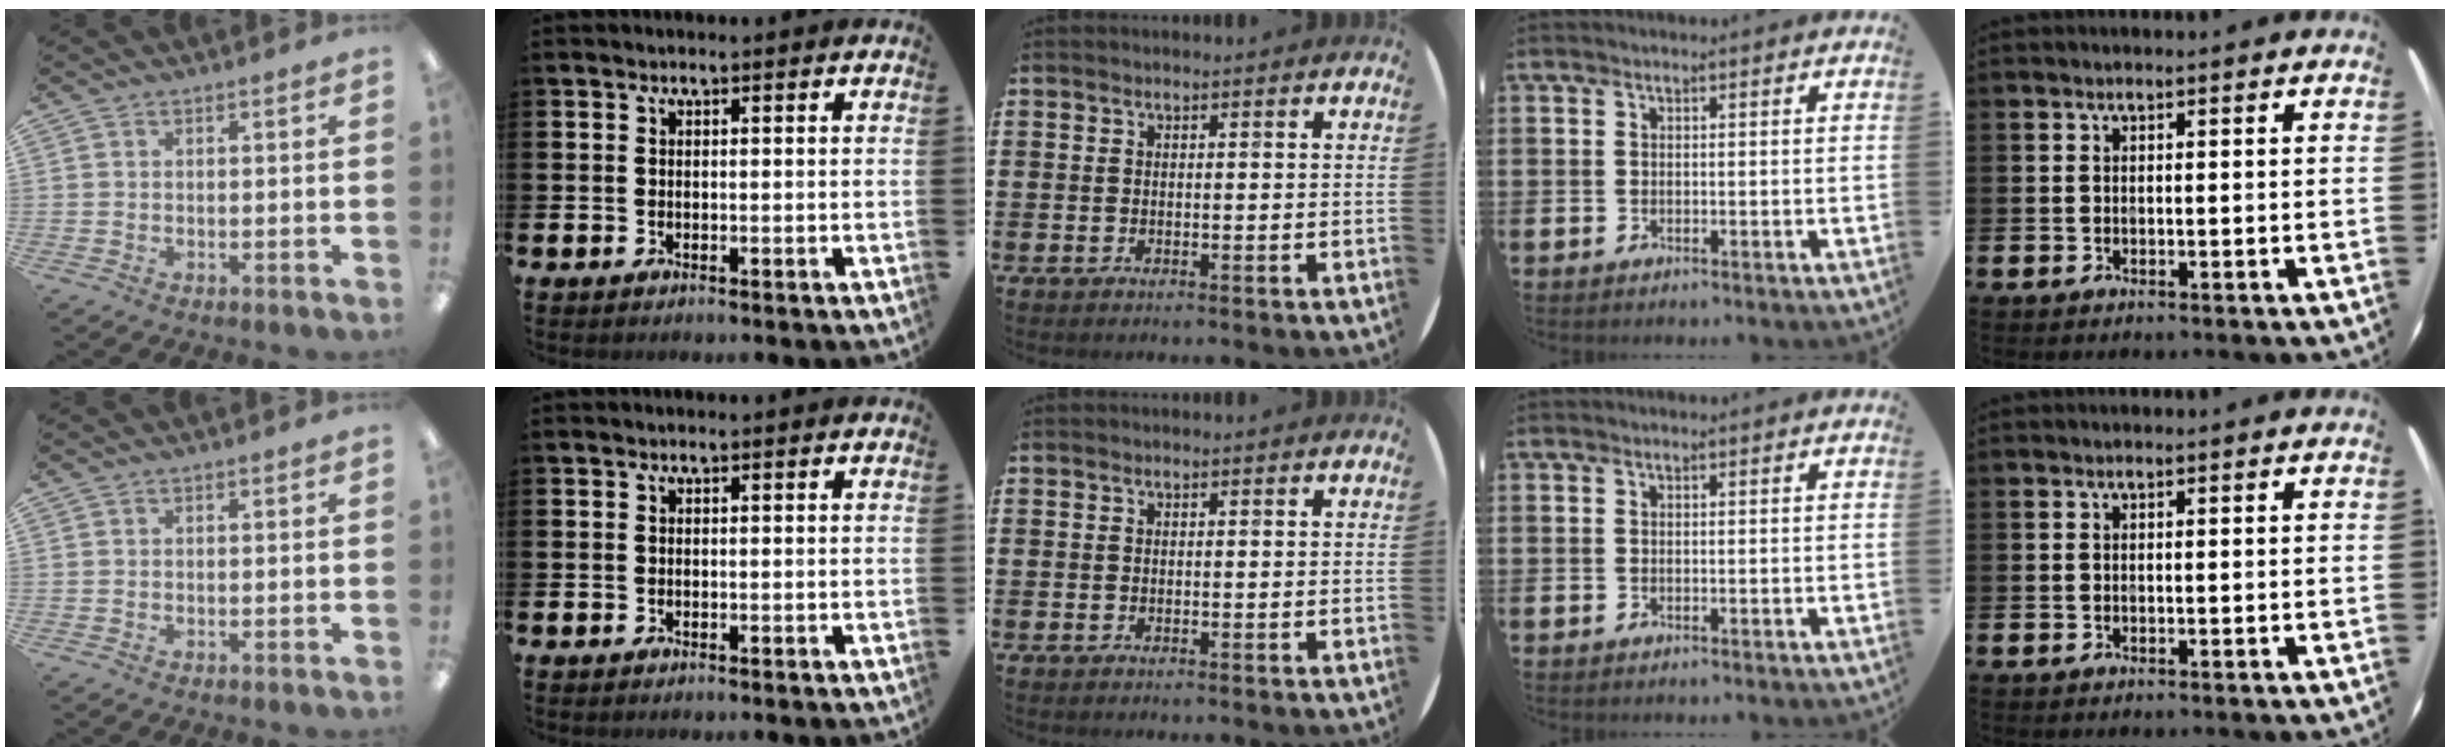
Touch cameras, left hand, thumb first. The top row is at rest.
{}